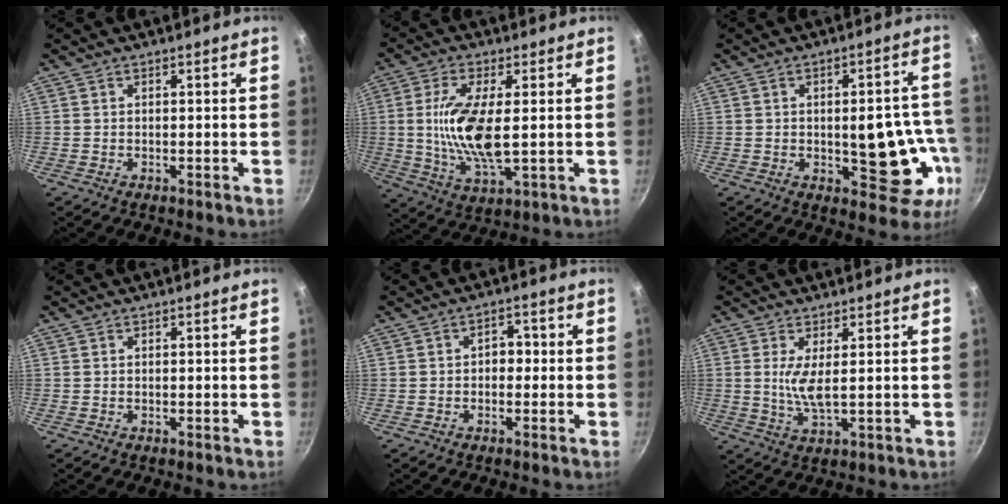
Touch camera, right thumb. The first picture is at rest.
{"total": 13.0, "force": [0.8, 4.7, 12.1], "torque": [-0.242, -0.011, 0.016]}
{"total": 14.3, "force": [-2.5, 7.0, 12.2], "torque": [-0.100, 0.017, -0.026]}
{"total": 0.0}
{"total": 2.9, "force": [-0.3, 2.1, 2.0], "torque": [-0.010, 0.011, -0.009]}
{"total": 4.9, "force": [0.9, 1.2, 4.7], "torque": [-0.105, -0.013, 0.021]}